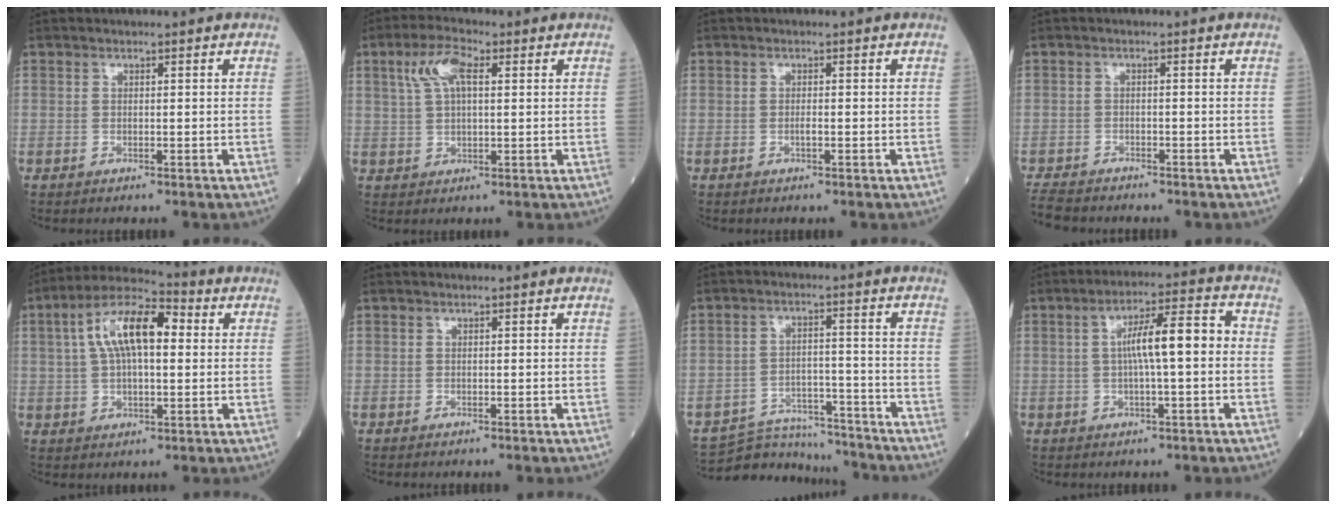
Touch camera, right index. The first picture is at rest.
{"total": 6.3, "force": [2.4, 2.2, 5.4], "torque": [-0.114, 0.018, 0.047]}
{"total": 0.7, "force": [-0.3, 0.0, 0.6], "torque": [-0.015, 0.000, -0.004]}
{"total": 4.5, "force": [-4.2, 1.4, 0.5], "torque": [-0.011, -0.012, -0.079]}
{"total": 12.1, "force": [2.7, 4.5, 10.9], "torque": [-0.212, 0.036, 0.042]}
{"total": 0.0}
{"total": 11.0, "force": [-10.8, 2.1, 0.3], "torque": [0.001, 0.019, -0.164]}
{"total": 8.3, "force": [0.2, 1.1, 8.2], "torque": [-0.140, 0.024, 0.000]}